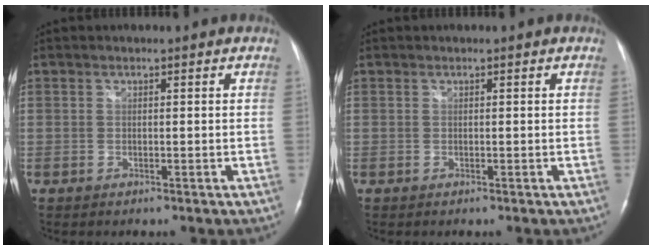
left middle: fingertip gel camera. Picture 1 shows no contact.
{"total": 0.0}